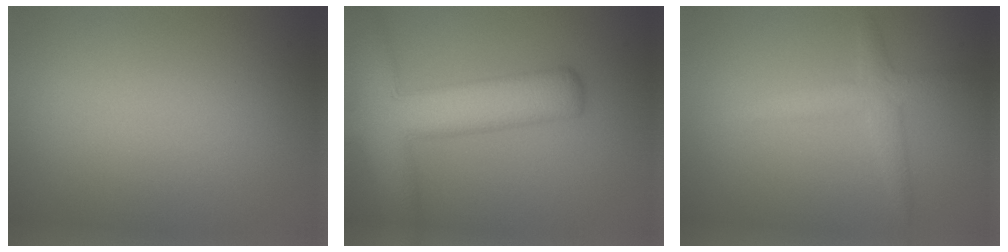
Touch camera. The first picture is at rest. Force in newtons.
{"total": 9.4, "press": 9.4, "slide": 0.5}
{"total": 1.8, "press": 1.8, "slide": 0.1}